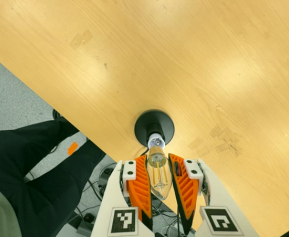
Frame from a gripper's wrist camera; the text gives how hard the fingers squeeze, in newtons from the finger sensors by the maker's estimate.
{"total": 21.5, "left": 23.2, "right": 19.8}